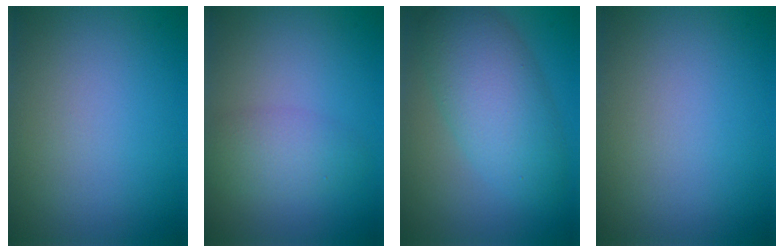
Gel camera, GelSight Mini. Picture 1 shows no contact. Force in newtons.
{"total": 2.8, "press": 2.8, "slide": 0.2}
{"total": 6.9, "press": 6.9, "slide": 0.1}
{"total": 0.0}